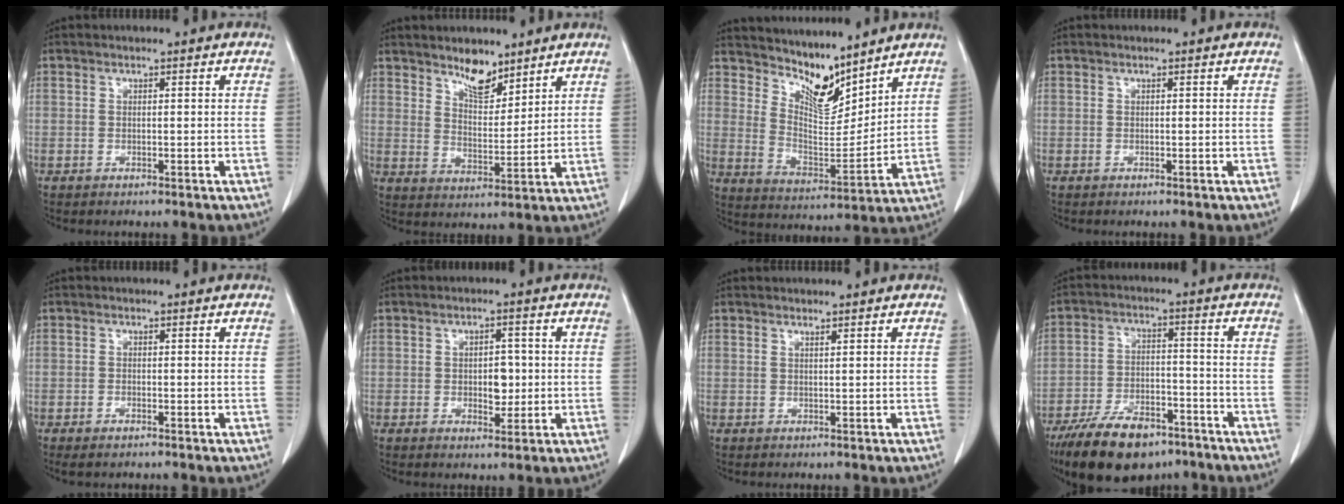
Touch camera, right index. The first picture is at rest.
{"total": 6.4, "force": [5.2, 1.7, 3.3], "torque": [-0.059, -0.006, 0.095]}
{"total": 9.0, "force": [8.0, 2.3, 3.4], "torque": [-0.067, -0.008, 0.159]}
{"total": 0.0}
{"total": 1.4, "force": [-1.0, 0.5, 0.9], "torque": [-0.017, -0.001, -0.012]}
{"total": 4.0, "force": [-0.1, 2.2, 3.3], "torque": [-0.044, 0.002, 0.005]}
{"total": 0.5, "force": [0.5, -0.1, 0.2], "torque": [-0.010, -0.003, 0.012]}
{"total": 14.3, "force": [-10.5, 6.0, 7.7], "torque": [-0.133, -0.003, -0.178]}